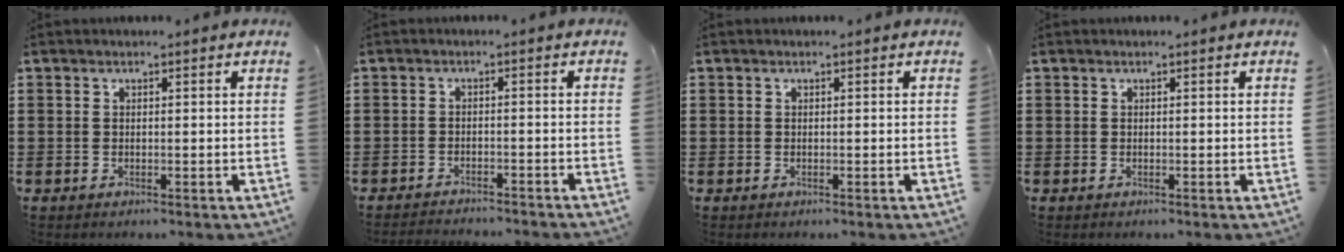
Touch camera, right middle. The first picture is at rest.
{"total": 2.1, "force": [-2.0, -0.1, 0.1], "torque": [-0.006, 0.002, -0.043]}
{"total": 0.0}
{"total": 0.0}